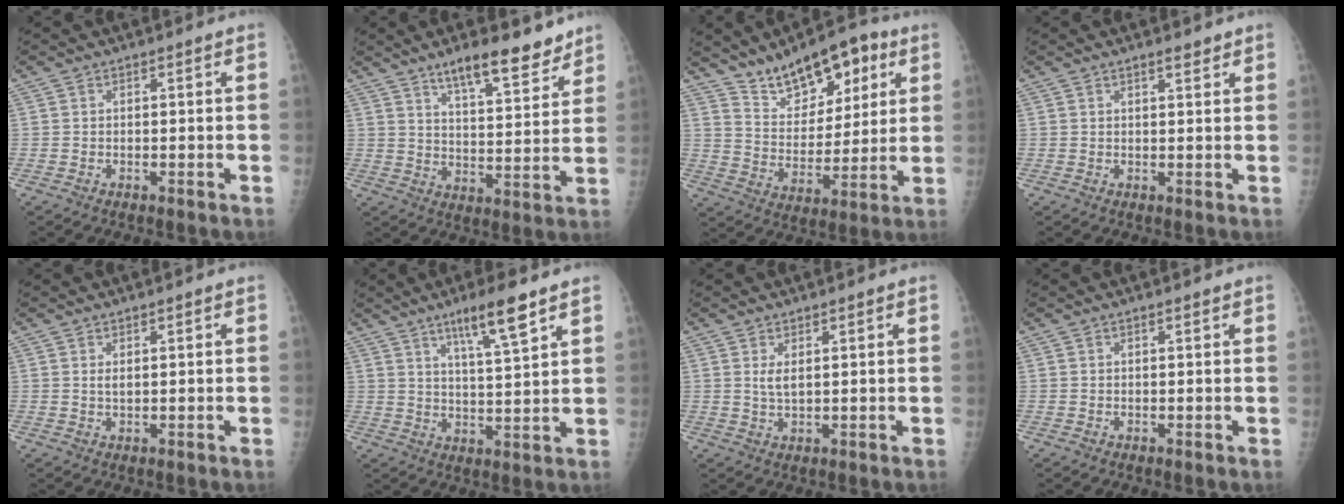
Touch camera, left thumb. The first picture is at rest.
{"total": 12.1, "force": [9.1, 3.3, 7.3], "torque": [-0.085, -0.060, 0.146]}
{"total": 15.4, "force": [9.5, 7.9, 9.2], "torque": [-0.102, -0.040, 0.163]}
{"total": 1.9, "force": [1.4, 0.5, 1.1], "torque": [-0.011, -0.008, 0.022]}
{"total": 1.2, "force": [0.6, 0.4, 1.0], "torque": [-0.015, -0.003, 0.013]}
{"total": 9.4, "force": [5.9, 0.8, 7.3], "torque": [-0.124, -0.031, 0.104]}
{"total": 2.3, "force": [1.0, 0.8, 2.0], "torque": [-0.037, -0.009, 0.023]}
{"total": 0.6, "force": [0.5, 0.1, 0.4], "torque": [-0.007, -0.001, 0.007]}